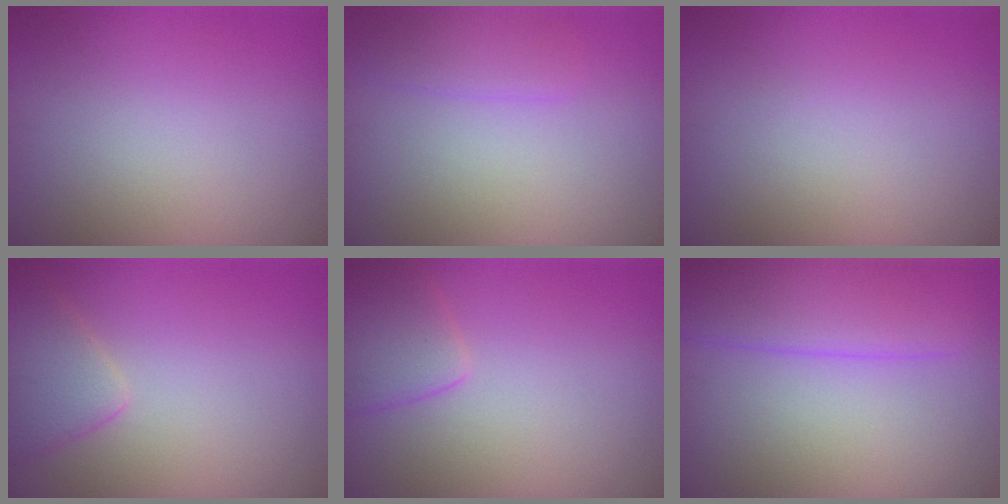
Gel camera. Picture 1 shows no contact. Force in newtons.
{"total": 1.8, "press": 1.8, "slide": 0.2}
{"total": 0.0}
{"total": 2.8, "press": 2.8, "slide": 0.2}
{"total": 2.6, "press": 2.6, "slide": 0.2}
{"total": 5.5, "press": 5.5, "slide": 0.2}